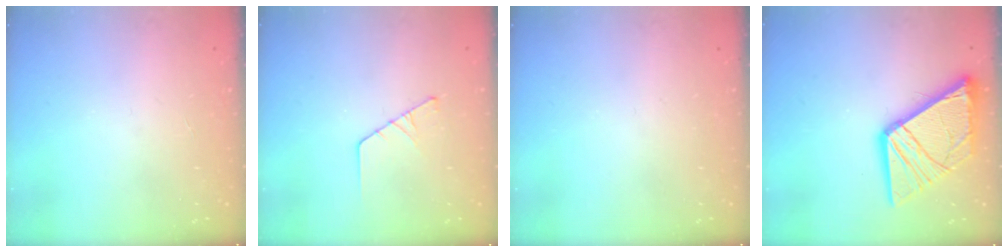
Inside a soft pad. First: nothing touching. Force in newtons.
{"total": 3.3, "press": 3.3, "slide": 0.3}
{"total": 0.0}
{"total": 16.7, "press": 16.6, "slide": 1.8}